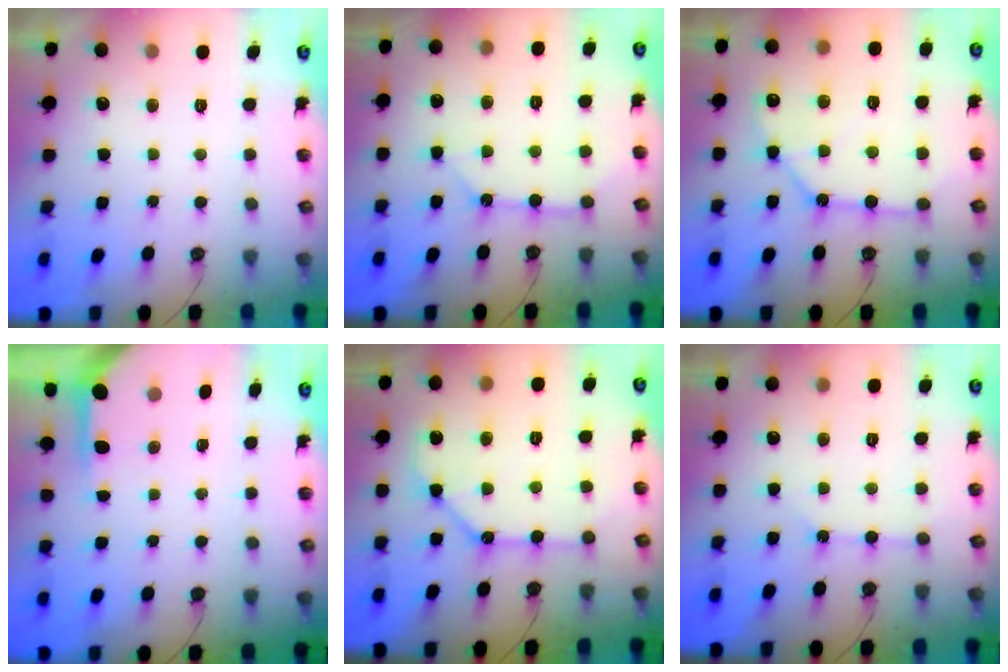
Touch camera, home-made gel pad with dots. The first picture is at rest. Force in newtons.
{"total": 10.2, "press": 10.1, "slide": 1.0}
{"total": 11.1, "press": 11.0, "slide": 1.1}
{"total": 3.8, "press": 3.8, "slide": 0.3}
{"total": 12.1, "press": 12.1, "slide": 0.4}
{"total": 2.2, "press": 2.2, "slide": 0.3}